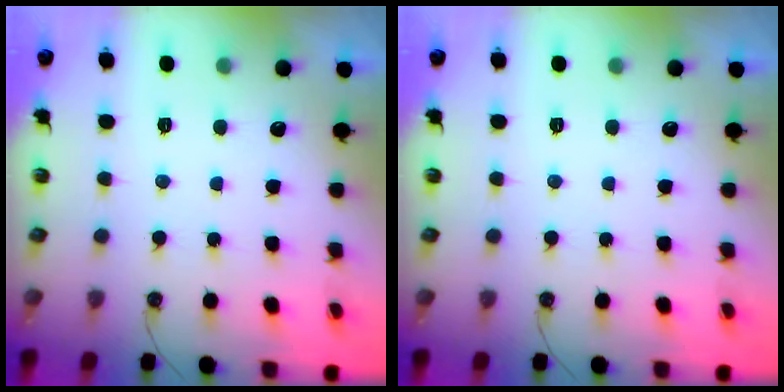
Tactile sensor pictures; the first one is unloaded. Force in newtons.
{"total": 0.0}